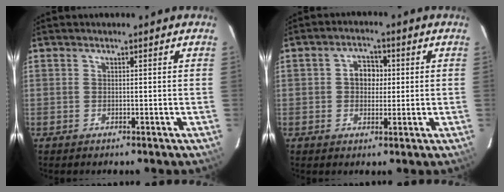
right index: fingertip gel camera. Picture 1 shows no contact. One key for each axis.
{"total": 4.5, "fx": 0.4, "fy": 3.7, "fz": 2.6, "tx": -0.041, "ty": 0.016, "tz": 0.005}